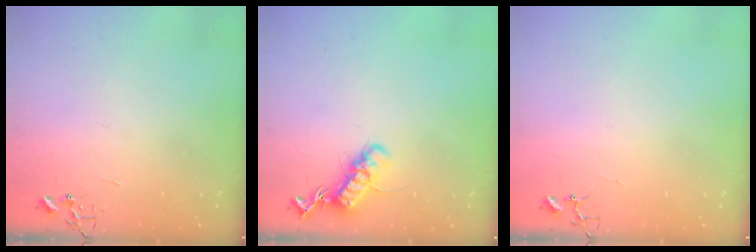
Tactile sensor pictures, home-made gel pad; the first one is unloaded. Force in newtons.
{"total": 13.8, "press": 13.7, "slide": 1.3}
{"total": 3.7, "press": 3.7, "slide": 0.3}